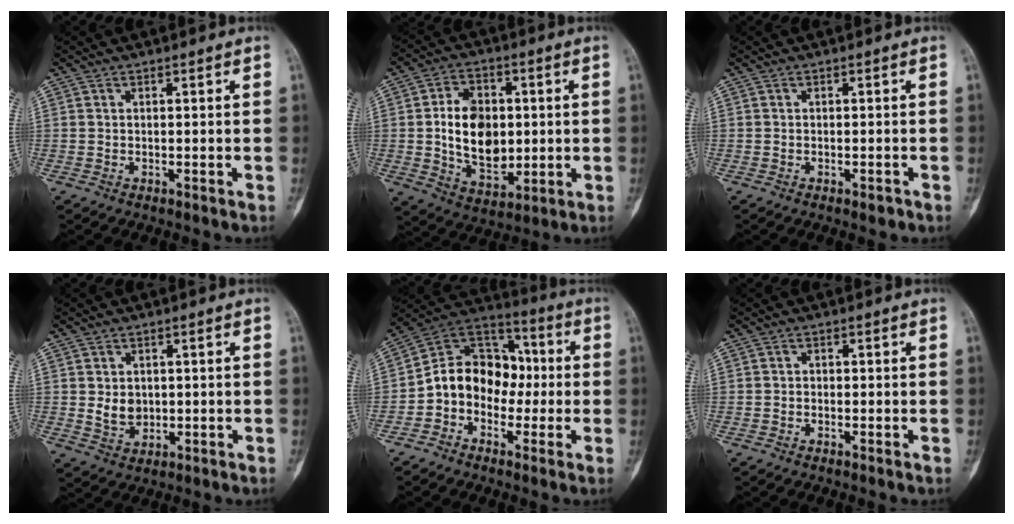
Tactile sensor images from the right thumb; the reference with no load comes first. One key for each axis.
{"total": 13.8, "fx": 0.5, "fy": 9.4, "fz": 10.0, "tx": -0.136, "ty": -0.004, "tz": 0.018}
{"total": 1.2, "fx": -0.8, "fy": 0.6, "fz": 0.8, "tx": -0.011, "ty": 0.002, "tz": -0.010}
{"total": 4.4, "fx": 0.3, "fy": 3.5, "fz": 2.6, "tx": -0.029, "ty": -0.007, "tz": 0.016}
{"total": 13.4, "fx": -1.9, "fy": 10.7, "fz": 7.8, "tx": -0.093, "ty": 0.050, "tz": -0.048}
{"total": 0.7, "fx": -0.2, "fy": 0.7, "fz": 0.3, "tx": 0.002, "ty": 0.003, "tz": -0.009}